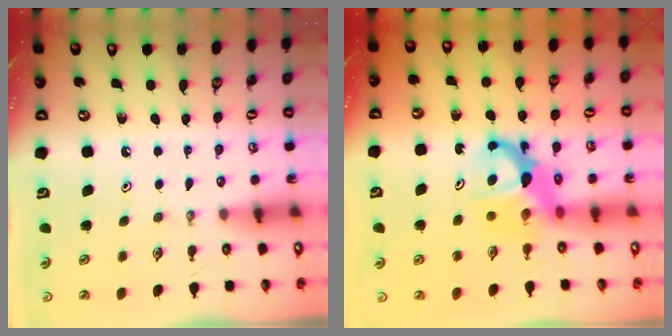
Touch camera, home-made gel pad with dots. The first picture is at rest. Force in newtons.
{"total": 6.9, "press": 6.9, "slide": 0.5}